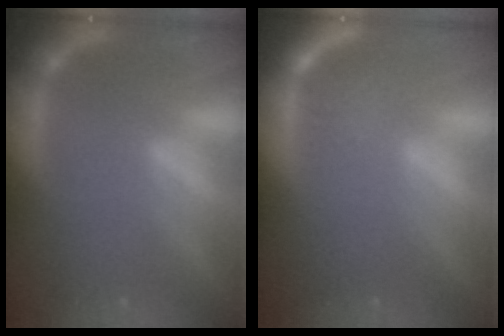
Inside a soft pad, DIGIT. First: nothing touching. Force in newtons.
{"total": 3.0}